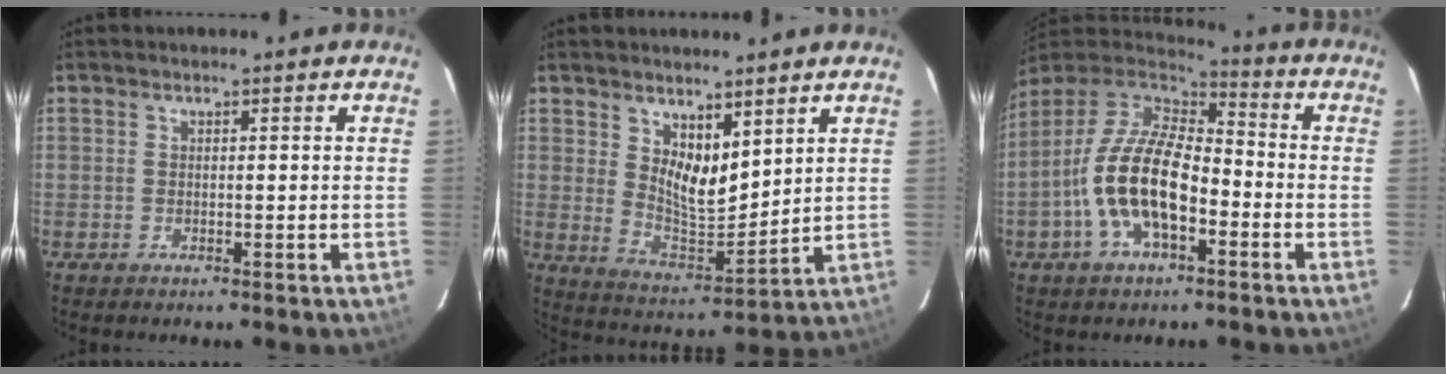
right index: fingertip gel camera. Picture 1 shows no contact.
{"total": 8.7, "force": [4.9, 4.2, 5.9], "torque": [-0.089, -0.010, 0.099]}
{"total": 16.2, "force": [-4.9, 7.5, 13.5], "torque": [-0.274, 0.000, -0.095]}